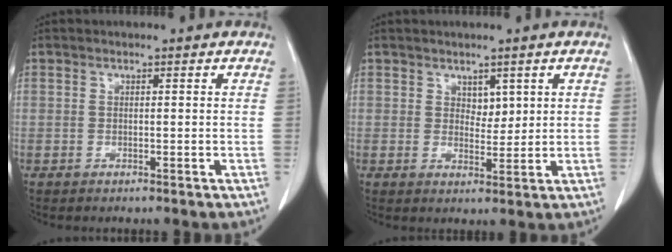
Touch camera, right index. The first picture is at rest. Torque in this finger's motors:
{"motor_torque": [-0.03, 0.18, -0.02, 0.00]}